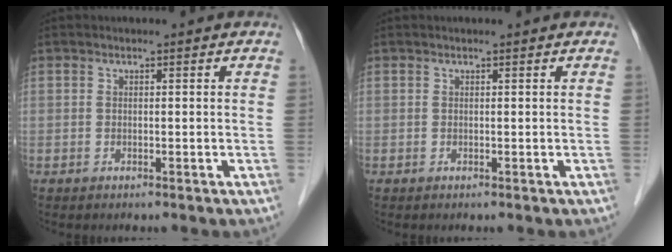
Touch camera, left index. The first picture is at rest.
{"total": 0.0}